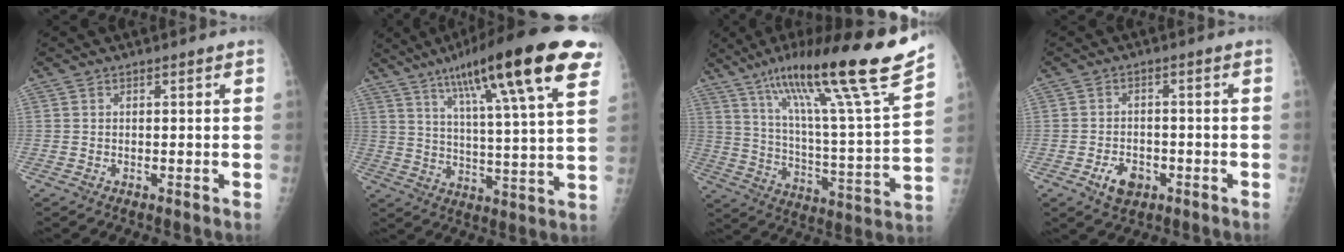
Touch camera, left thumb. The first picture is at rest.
{"total": 24.1, "force": [13.4, 3.6, 19.8], "torque": [-0.294, -0.021, 0.197]}
{"total": 27.2, "force": [18.6, 1.7, 19.7], "torque": [-0.298, -0.068, 0.300]}
{"total": 5.1, "force": [-2.4, 3.4, 2.9], "torque": [-0.039, 0.013, -0.035]}